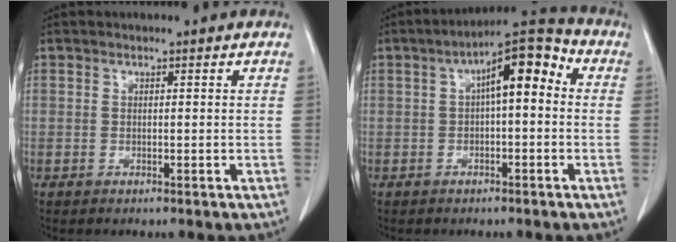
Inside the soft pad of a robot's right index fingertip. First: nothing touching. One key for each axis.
{"total": 8.8, "fx": 1.1, "fy": 2.7, "fz": 8.4, "tx": -0.127, "ty": 0.043, "tz": 0.011}